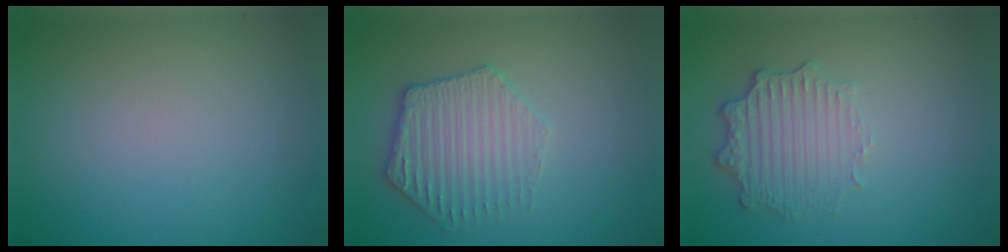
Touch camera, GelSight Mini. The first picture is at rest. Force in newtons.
{"total": 3.5, "press": 3.4, "slide": 0.4}
{"total": 3.5, "press": 2.8, "slide": 2.1}